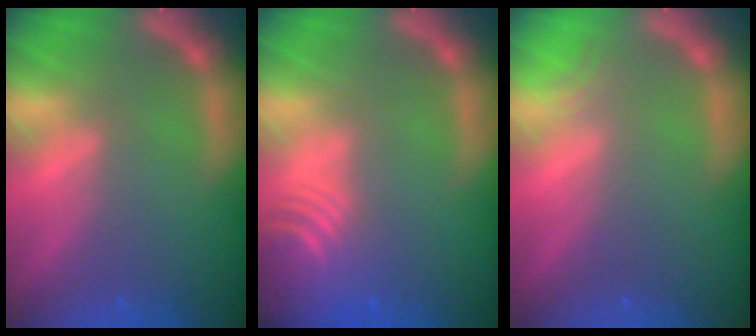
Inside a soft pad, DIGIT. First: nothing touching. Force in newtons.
{"total": 8.0}
{"total": 0.9}